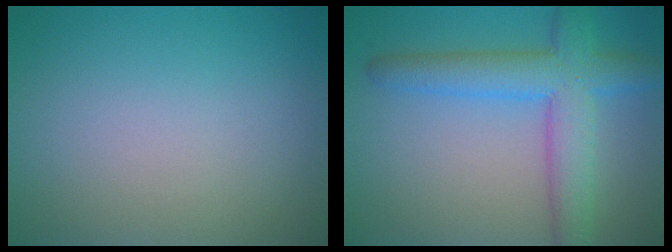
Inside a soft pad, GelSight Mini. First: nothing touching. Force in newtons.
{"total": 6.4, "press": 6.4, "slide": 0.2}